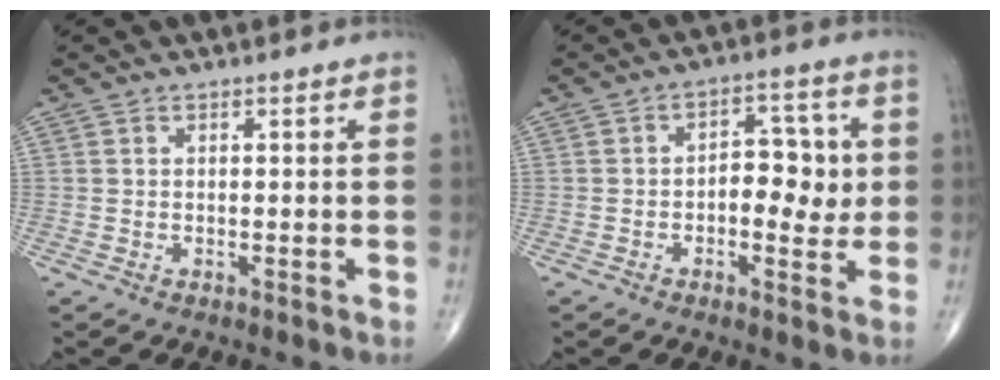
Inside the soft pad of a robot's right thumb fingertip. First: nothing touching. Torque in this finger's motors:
{"motor_torque": [0.18, 0.00, -0.05, -0.21, 0.10]}